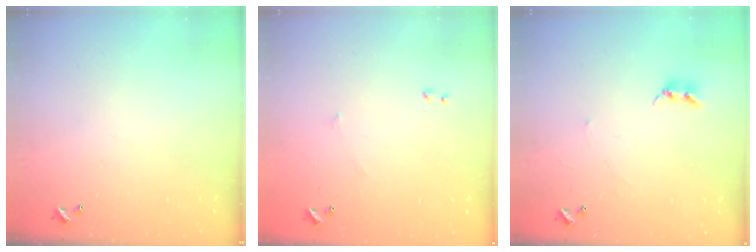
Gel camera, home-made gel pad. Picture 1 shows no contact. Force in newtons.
{"total": 6.0, "press": 5.9, "slide": 0.8}
{"total": 2.4, "press": 2.4, "slide": 0.2}